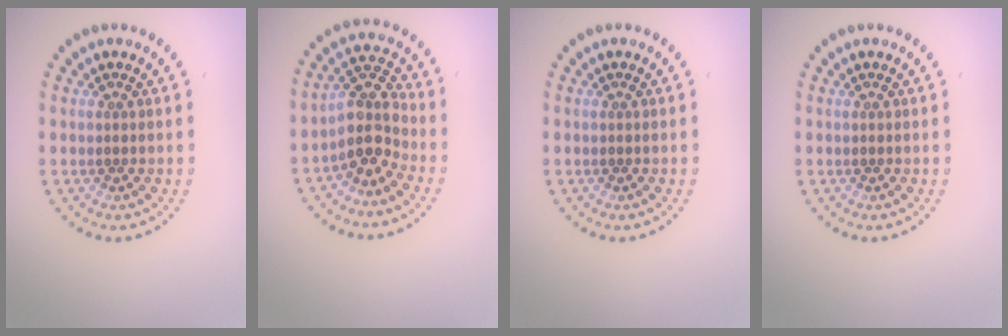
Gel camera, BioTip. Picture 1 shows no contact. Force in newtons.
{"total": 3.8, "press": 3.0, "slide": 2.3}
{"total": 0.0}
{"total": 0.0}